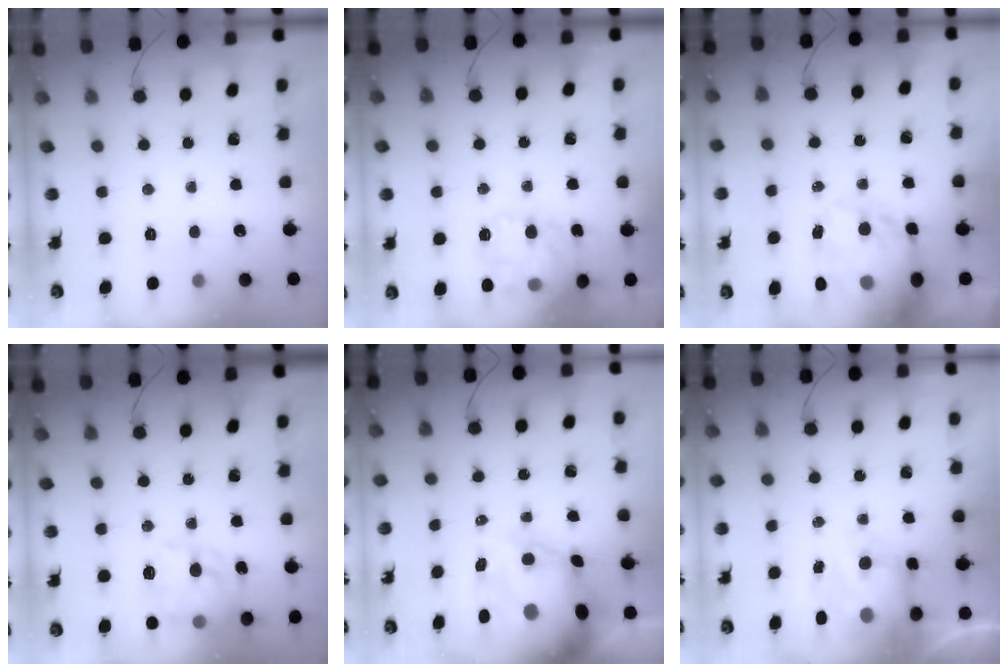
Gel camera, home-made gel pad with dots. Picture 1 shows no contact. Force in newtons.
{"total": 14.5, "press": 14.5, "slide": 1.3}
{"total": 19.7, "press": 19.2, "slide": 4.4}
{"total": 15.8, "press": 15.7, "slide": 1.0}
{"total": 13.6, "press": 13.1, "slide": 3.9}
{"total": 6.2, "press": 6.2, "slide": 0.5}